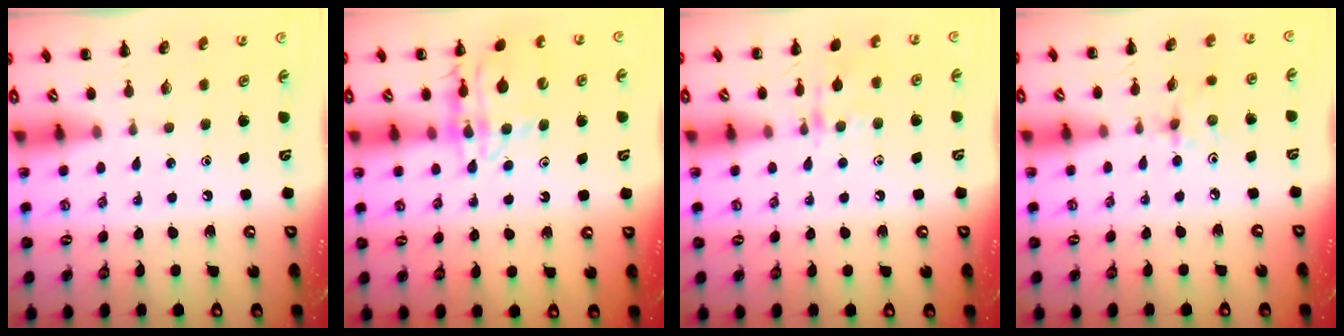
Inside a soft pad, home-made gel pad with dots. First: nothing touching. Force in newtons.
{"total": 13.1, "press": 13.0, "slide": 2.2}
{"total": 9.2, "press": 9.1, "slide": 1.0}
{"total": 2.9, "press": 2.7, "slide": 0.9}